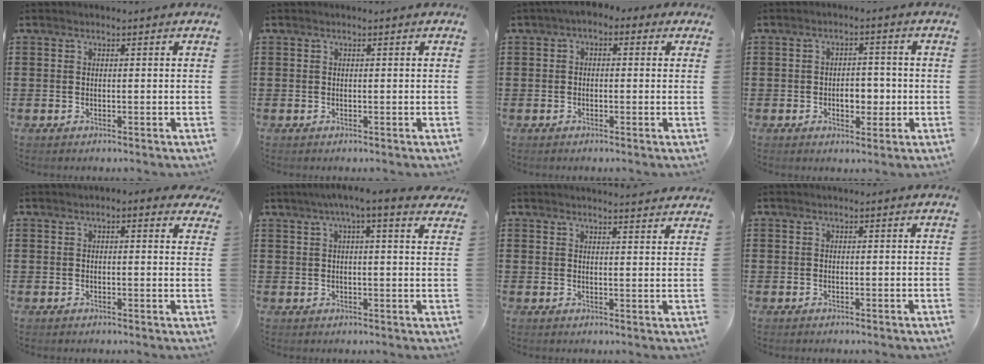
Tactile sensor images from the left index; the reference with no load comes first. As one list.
[{"total": 0.0}, {"total": 1.9, "force": [-1.2, 1.0, 1.1], "torque": [-0.028, 0.006, -0.028]}, {"total": 4.5, "force": [-1.0, 2.7, 3.5], "torque": [-0.052, 0.000, -0.026]}, {"total": 1.3, "force": [0.7, 0.8, 0.7], "torque": [-0.017, 0.008, 0.009]}, {"total": 4.8, "force": [3.2, 0.6, 3.5], "torque": [-0.069, -0.003, 0.053]}, {"total": 2.5, "force": [2.5, -0.3, 0.2], "torque": [-0.011, -0.008, 0.049]}, {"total": 0.0}]